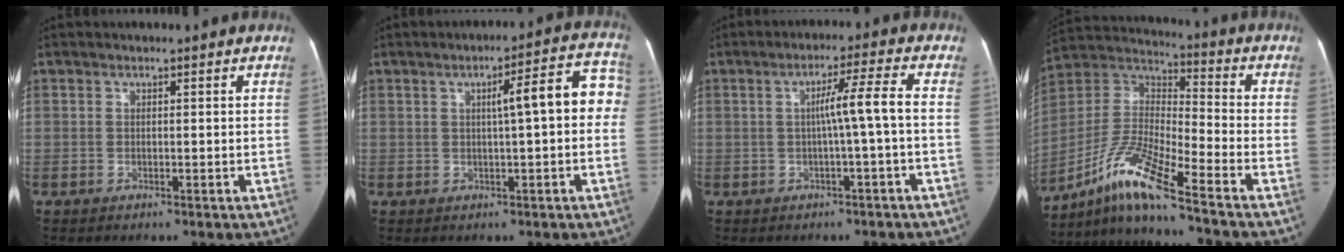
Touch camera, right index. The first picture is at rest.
{"total": 8.4, "force": [0.9, 1.5, 8.2], "torque": [-0.101, 0.036, 0.007]}
{"total": 5.5, "force": [-0.6, -1.1, 5.3], "torque": [-0.086, 0.014, -0.008]}
{"total": 12.2, "force": [-9.1, -0.3, 8.2], "torque": [-0.175, 0.008, -0.170]}